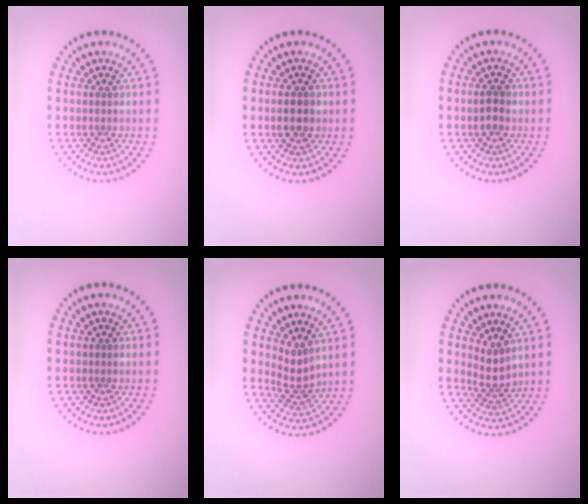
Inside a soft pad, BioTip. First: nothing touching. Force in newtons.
{"total": 2.5, "press": 2.4, "slide": 0.3}
{"total": 1.6, "press": 1.6, "slide": 0.1}
{"total": 0.0}
{"total": 2.3, "press": 1.5, "slide": 1.7}
{"total": 2.2, "press": 1.5, "slide": 1.6}